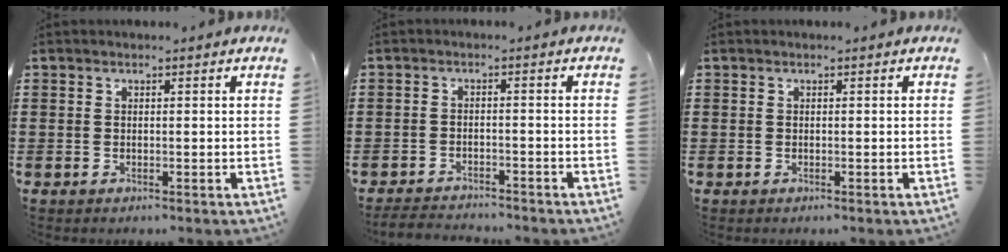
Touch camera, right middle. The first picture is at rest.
{"total": 2.8, "force": [-2.8, 0.2, 0.2], "torque": [-0.010, -0.004, -0.059]}
{"total": 0.0}